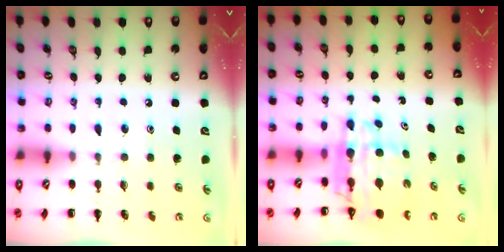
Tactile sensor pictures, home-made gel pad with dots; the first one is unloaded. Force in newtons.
{"total": 8.5, "press": 7.9, "slide": 3.0}